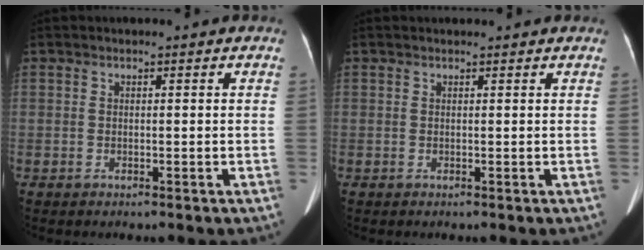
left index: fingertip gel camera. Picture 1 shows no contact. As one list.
[{"total": 2.0, "force": [1.9, 0.1, 0.5], "torque": [-0.008, 0.016, 0.024]}]